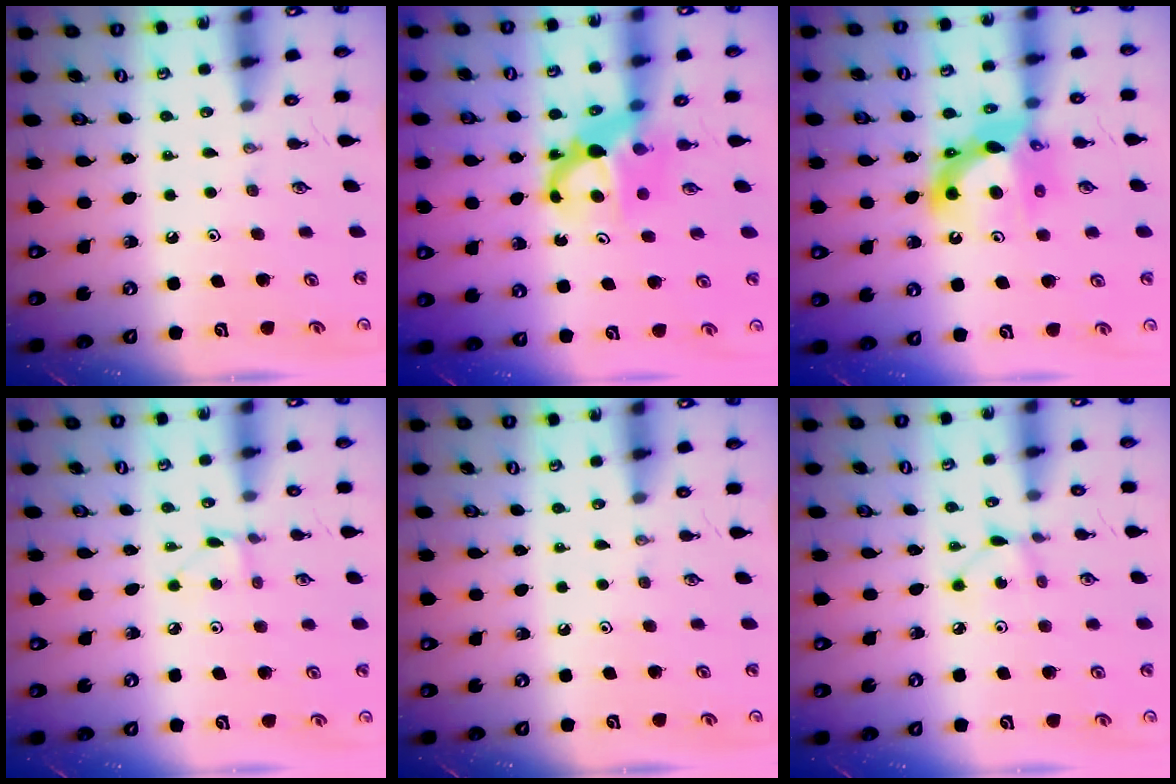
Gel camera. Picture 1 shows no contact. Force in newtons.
{"total": 7.1, "press": 7.0, "slide": 0.5}
{"total": 12.4, "press": 12.1, "slide": 2.7}
{"total": 2.6, "press": 2.6, "slide": 0.3}
{"total": 0.0}
{"total": 2.0, "press": 2.0, "slide": 0.2}